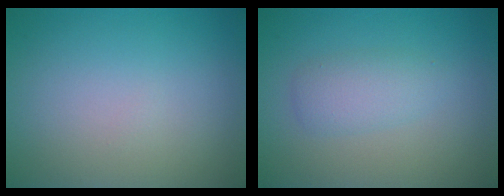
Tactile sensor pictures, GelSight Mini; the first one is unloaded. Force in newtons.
{"total": 2.3, "press": 2.3, "slide": 0.1}